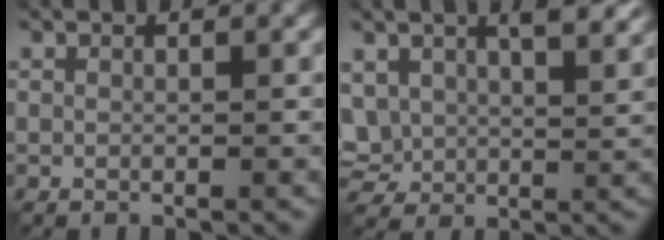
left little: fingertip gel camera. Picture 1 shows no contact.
{"total": 8.2, "force": [3.5, 5.3, 5.1], "torque": [-0.110, 0.006, 0.065]}